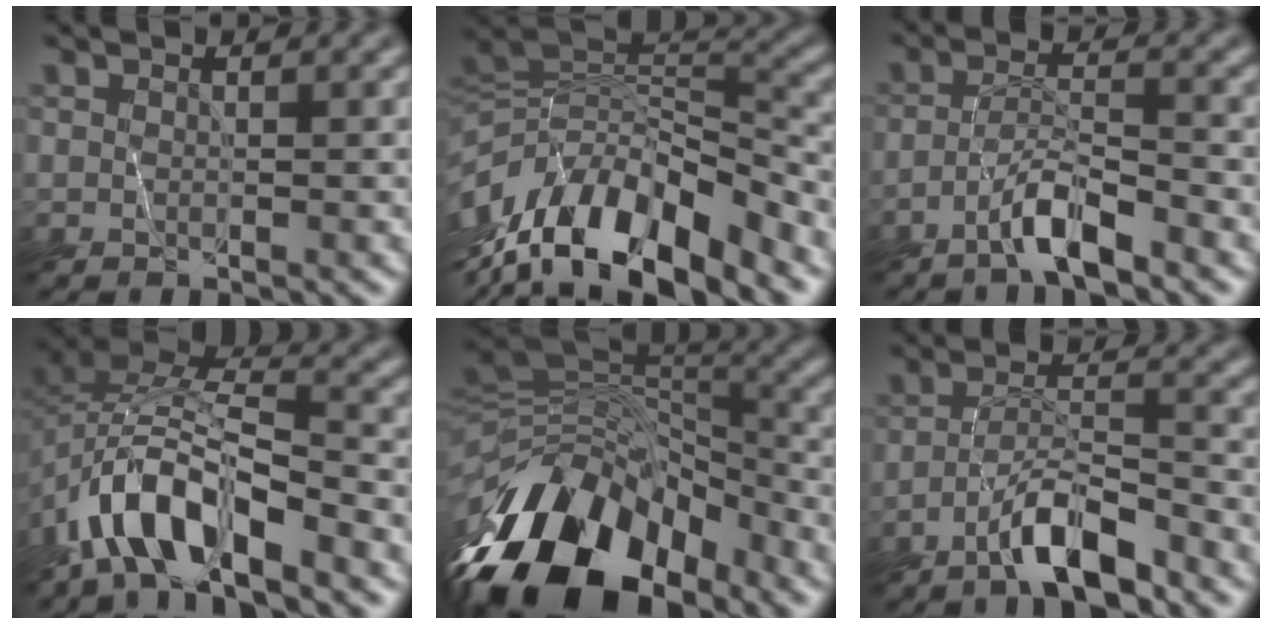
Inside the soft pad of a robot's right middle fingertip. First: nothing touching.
{"total": 12.8, "force": [-6.6, 5.2, 9.6], "torque": [-0.185, 0.008, -0.114]}
{"total": 3.6, "force": [-3.0, -0.1, 2.0], "torque": [-0.041, 0.007, -0.065]}
{"total": 9.0, "force": [-6.0, 3.4, 5.8], "torque": [-0.105, 0.006, -0.113]}
{"total": 14.2, "force": [-8.2, 7.5, 8.9], "torque": [-0.186, 0.019, -0.153]}
{"total": 5.1, "force": [-4.1, 0.6, 3.0], "torque": [-0.051, 0.005, -0.080]}